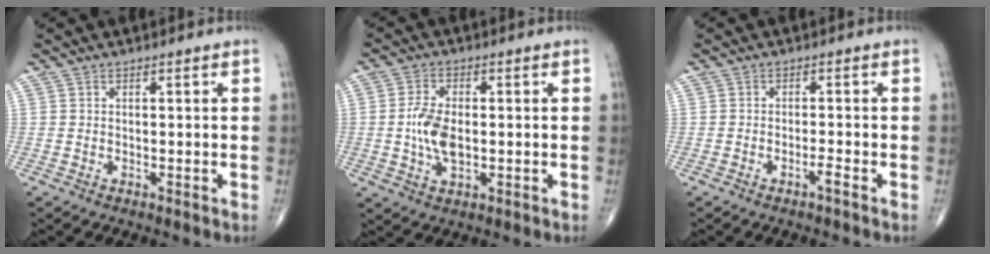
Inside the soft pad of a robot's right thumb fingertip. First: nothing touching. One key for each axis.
{"total": 7.3, "fx": -0.4, "fy": 3.9, "fz": 6.1, "tx": -0.125, "ty": -0.002, "tz": -0.010}
{"total": 1.5, "fx": -1.0, "fy": 0.0, "fz": 1.1, "tx": -0.023, "ty": 0.004, "tz": -0.021}